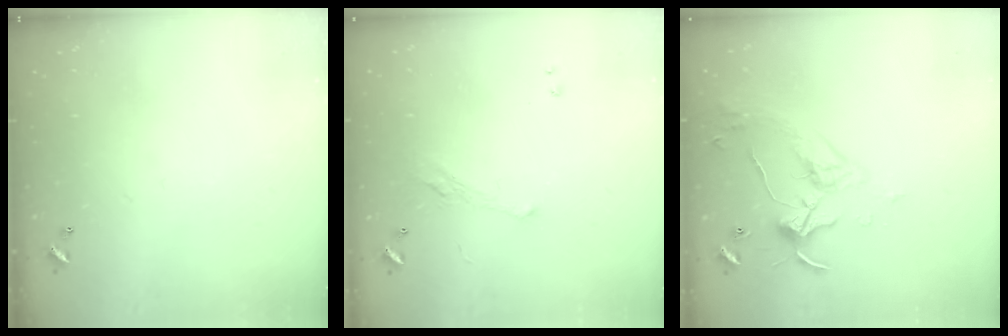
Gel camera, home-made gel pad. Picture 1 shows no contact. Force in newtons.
{"total": 2.0, "press": 1.9, "slide": 0.7}
{"total": 5.0, "press": 5.0, "slide": 0.5}